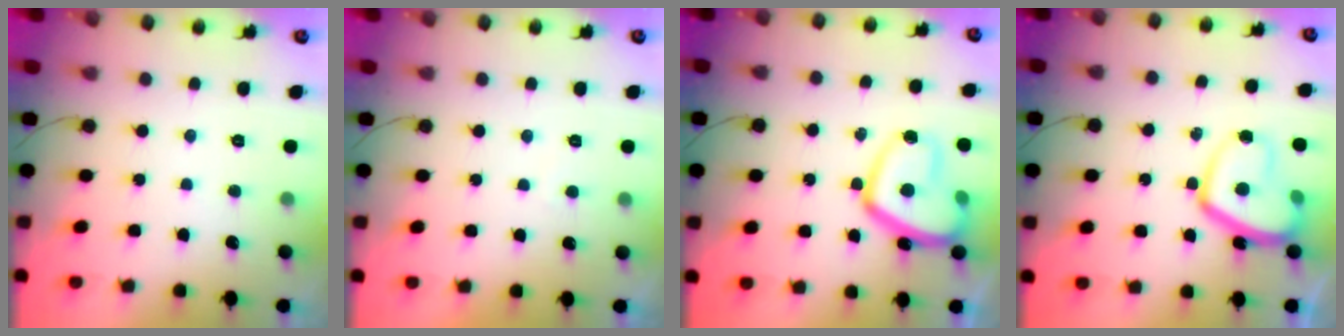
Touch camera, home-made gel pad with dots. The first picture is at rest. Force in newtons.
{"total": 0.0}
{"total": 16.1, "press": 16.1, "slide": 1.6}
{"total": 12.5, "press": 12.5, "slide": 1.2}